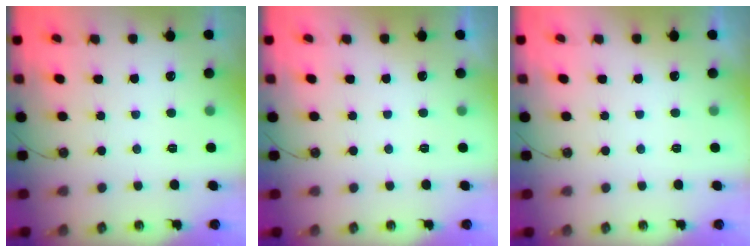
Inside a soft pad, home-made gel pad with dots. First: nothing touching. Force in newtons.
{"total": 0.0}
{"total": 0.0}